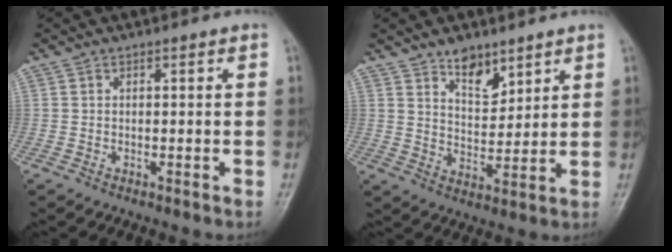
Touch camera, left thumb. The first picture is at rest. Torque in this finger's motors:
{"motor_torque": [0.31, -0.12, 0.62, -0.42, 0.08]}